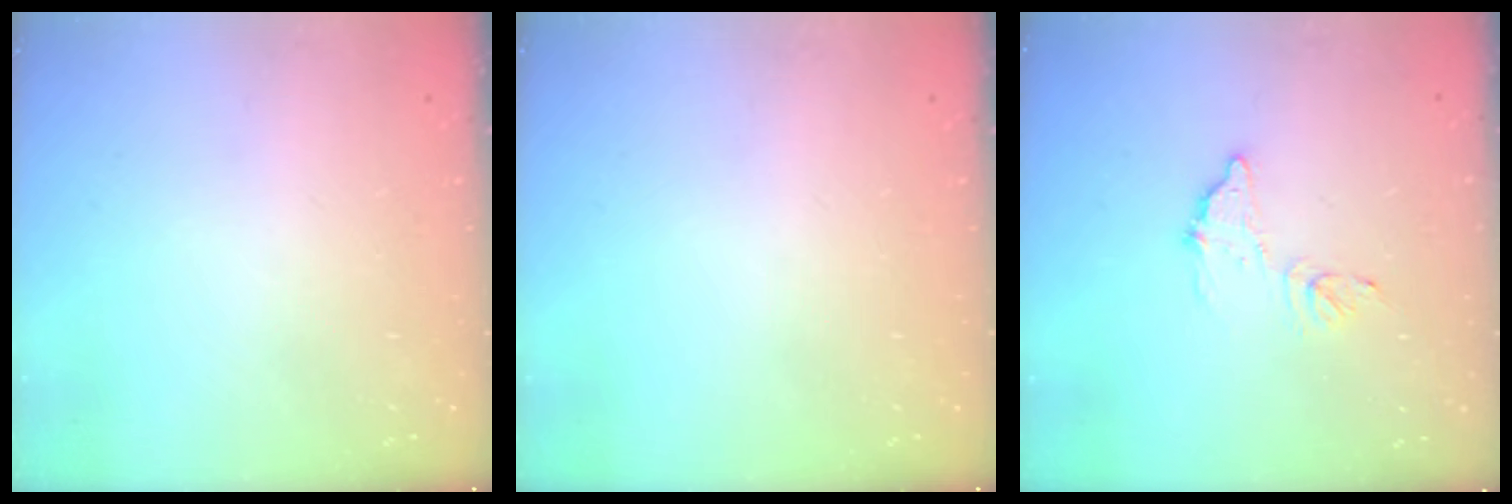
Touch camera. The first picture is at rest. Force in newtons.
{"total": 0.0}
{"total": 8.8, "press": 8.8, "slide": 0.5}